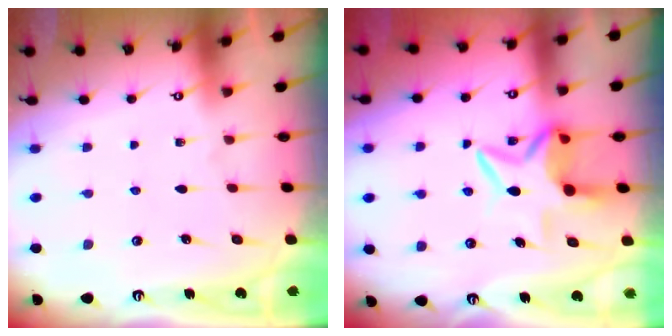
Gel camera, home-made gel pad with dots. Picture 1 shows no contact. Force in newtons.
{"total": 7.4, "press": 7.3, "slide": 0.7}